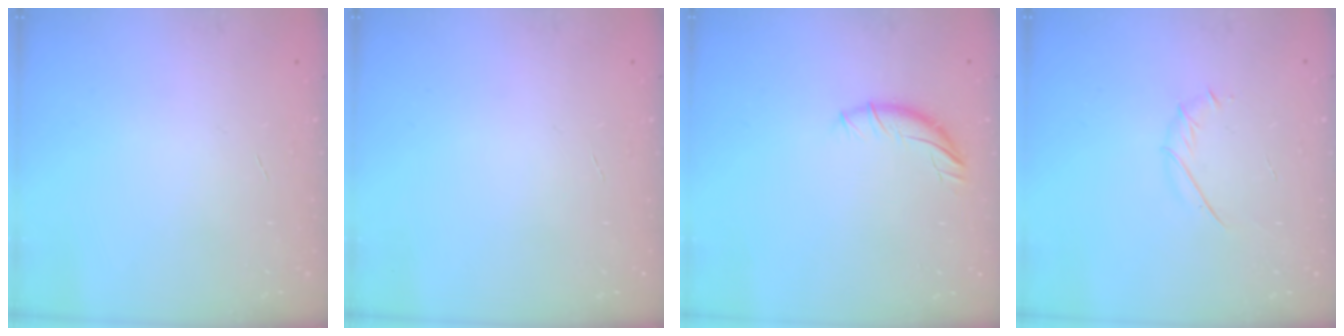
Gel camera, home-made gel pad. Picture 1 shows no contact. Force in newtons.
{"total": 0.0}
{"total": 6.6, "press": 6.6, "slide": 0.5}
{"total": 2.7, "press": 2.6, "slide": 0.8}